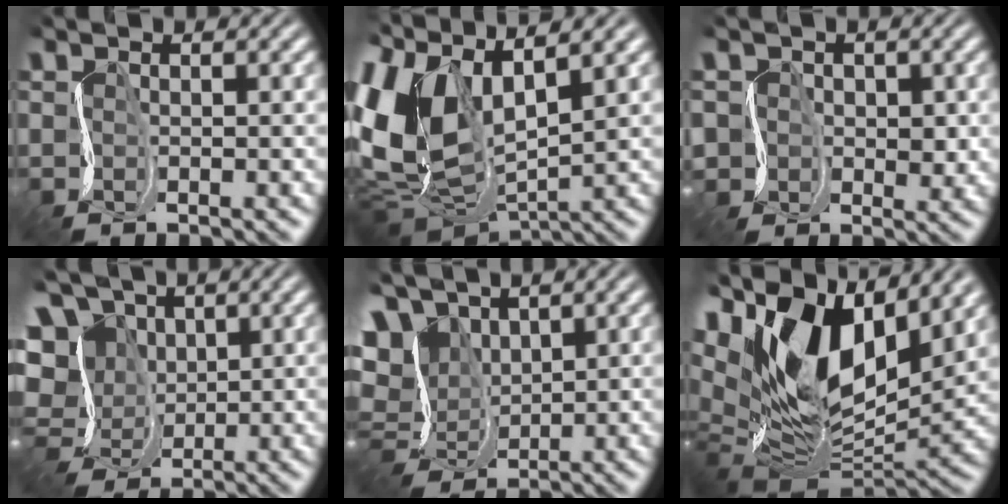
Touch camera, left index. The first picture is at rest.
{"total": 11.7, "force": [2.4, 6.6, 9.3], "torque": [-0.239, -0.009, 0.044]}
{"total": 4.0, "force": [-0.1, 3.8, 1.4], "torque": [-0.016, 0.005, -0.014]}
{"total": 12.4, "force": [1.5, 10.4, 6.6], "torque": [-0.113, 0.017, -0.012]}
{"total": 8.0, "force": [1.8, 5.8, 5.3], "torque": [-0.102, -0.003, 0.034]}
{"total": 15.5, "force": [5.2, 8.5, 11.8], "torque": [-0.226, 0.008, 0.086]}